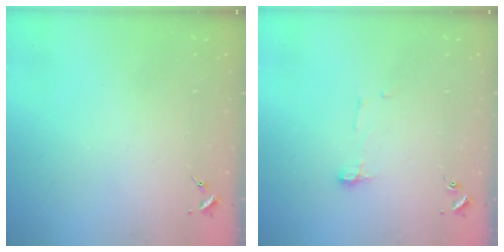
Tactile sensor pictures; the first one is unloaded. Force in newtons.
{"total": 4.5, "press": 4.5, "slide": 0.5}